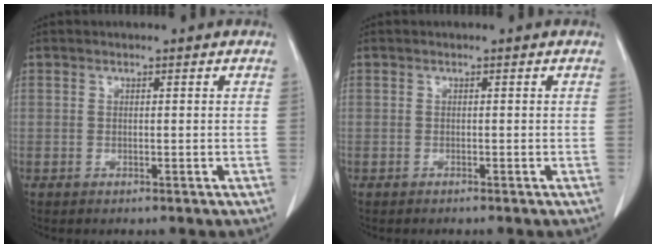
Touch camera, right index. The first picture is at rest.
{"total": 0.0}